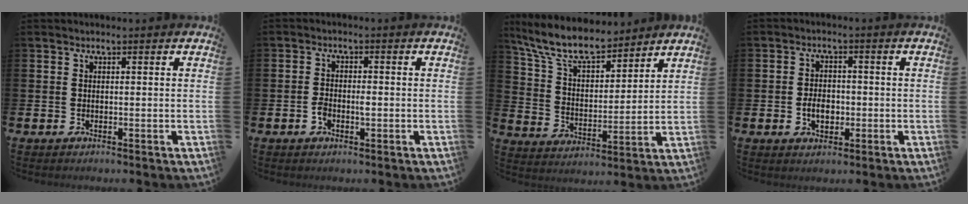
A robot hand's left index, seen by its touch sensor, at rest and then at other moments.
{"total": 2.1, "force": [-0.6, 1.1, 1.6], "torque": [-0.022, 0.000, -0.014]}
{"total": 9.8, "force": [8.5, 2.9, 4.0], "torque": [-0.118, -0.041, 0.156]}
{"total": 3.5, "force": [-0.8, 2.4, 2.4], "torque": [-0.031, -0.003, -0.020]}